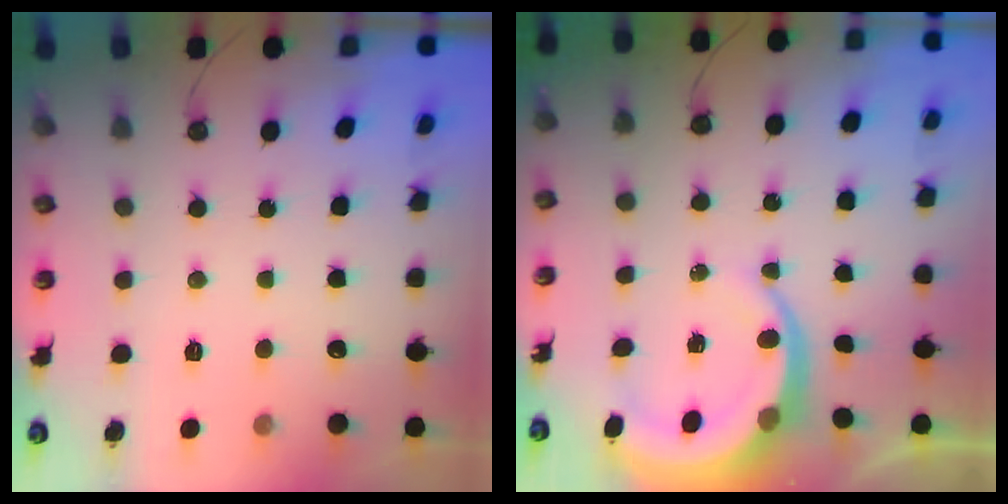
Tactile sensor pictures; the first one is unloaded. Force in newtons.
{"total": 7.8, "press": 7.7, "slide": 1.0}